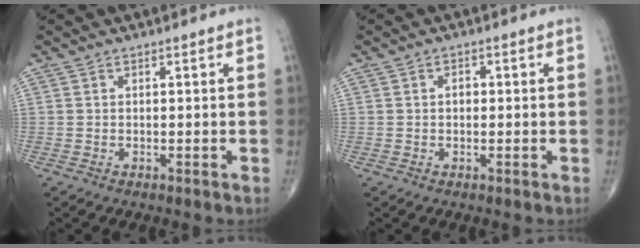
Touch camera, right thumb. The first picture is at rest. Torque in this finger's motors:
{"motor_torque": [-0.05, 0.29, 0.05, -0.12, 0.01]}